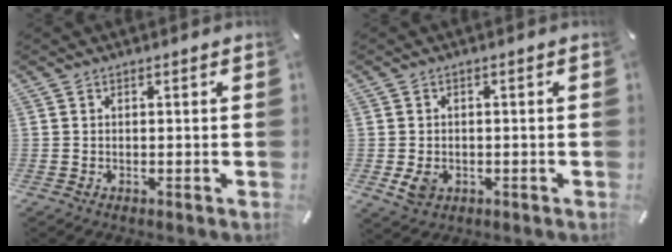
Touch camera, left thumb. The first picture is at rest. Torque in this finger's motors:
{"motor_torque": [-0.21, 0.47, 0.17, 0.17, 0.02]}